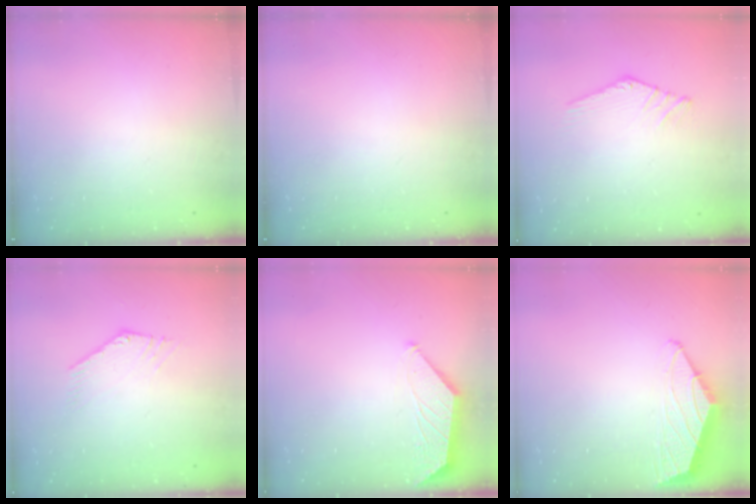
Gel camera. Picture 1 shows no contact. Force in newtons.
{"total": 0.0}
{"total": 0.5, "press": 0.4, "slide": 0.3}
{"total": 0.8, "press": 0.7, "slide": 0.4}
{"total": 0.5, "press": 0.5, "slide": 0.2}
{"total": 1.4, "press": 1.3, "slide": 0.5}